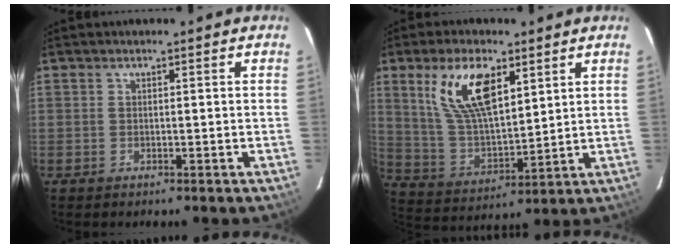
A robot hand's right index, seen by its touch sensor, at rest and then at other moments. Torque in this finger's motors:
{"motor_torque": [0.53, 0.22, 0.64, 0.19]}